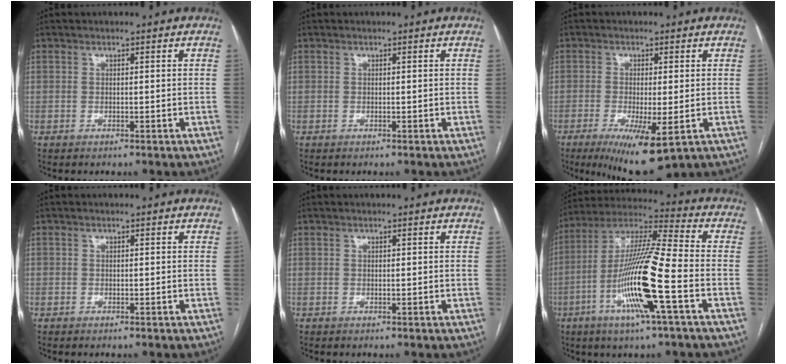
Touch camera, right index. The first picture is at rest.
{"total": 0.0}
{"total": 9.0, "force": [-3.9, 1.7, 7.9], "torque": [-0.126, -0.024, -0.056]}
{"total": 0.6, "force": [-0.3, 0.6, 0.0], "torque": [0.004, 0.007, -0.008]}
{"total": 0.0}
{"total": 16.9, "force": [-5.3, 0.1, 16.0], "torque": [-0.316, -0.008, -0.107]}